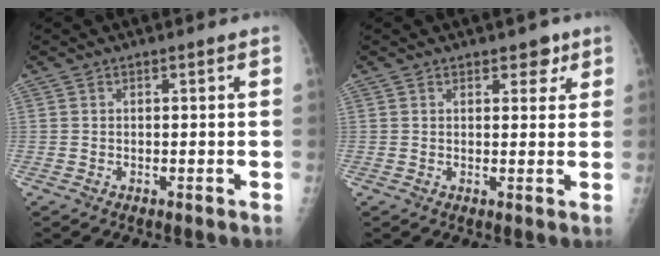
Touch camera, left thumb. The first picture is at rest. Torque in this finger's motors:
{"motor_torque": [0.06, 0.09, -0.18, 0.00, 0.00]}